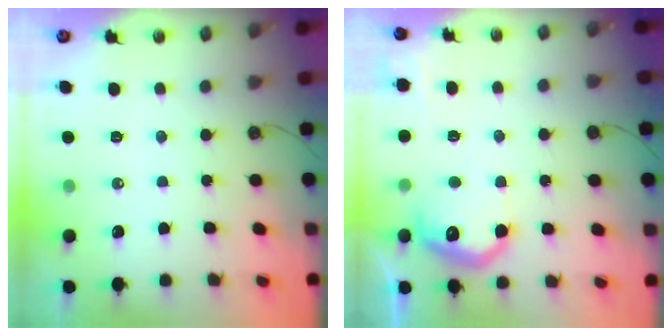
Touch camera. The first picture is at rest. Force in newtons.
{"total": 11.8, "press": 11.8, "slide": 0.1}